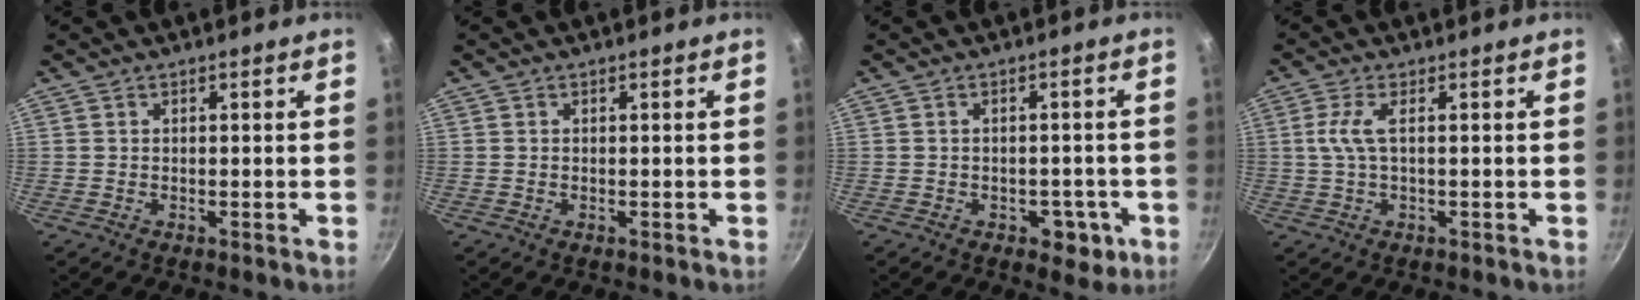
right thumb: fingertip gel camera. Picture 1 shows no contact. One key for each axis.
{"total": 0.0}
{"total": 4.8, "fx": -2.2, "fy": 3.1, "fz": 3.0, "tx": -0.013, "ty": 0.014, "tz": -0.025}
{"total": 3.8, "fx": 0.5, "fy": 1.1, "fz": 3.6, "tx": -0.104, "ty": 0.009, "tz": 0.010}